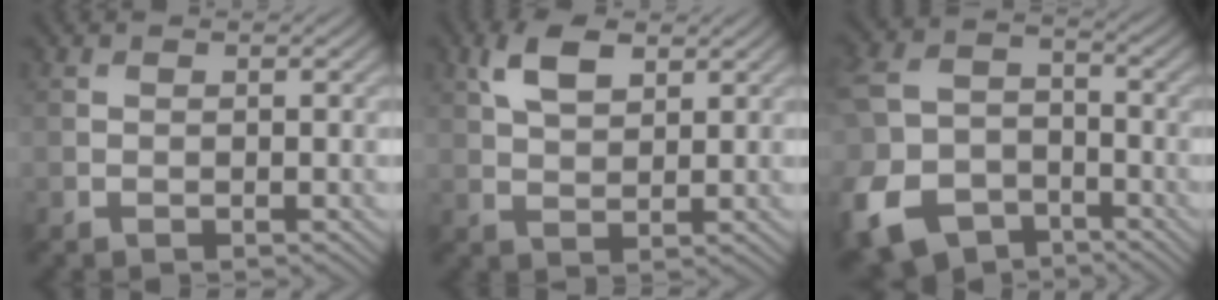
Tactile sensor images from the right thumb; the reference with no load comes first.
{"total": 5.2, "force": [2.7, 2.6, 3.6], "torque": [-0.081, 0.005, 0.053]}
{"total": 13.5, "force": [-6.8, 9.6, 6.7], "torque": [-0.209, -0.050, -0.129]}